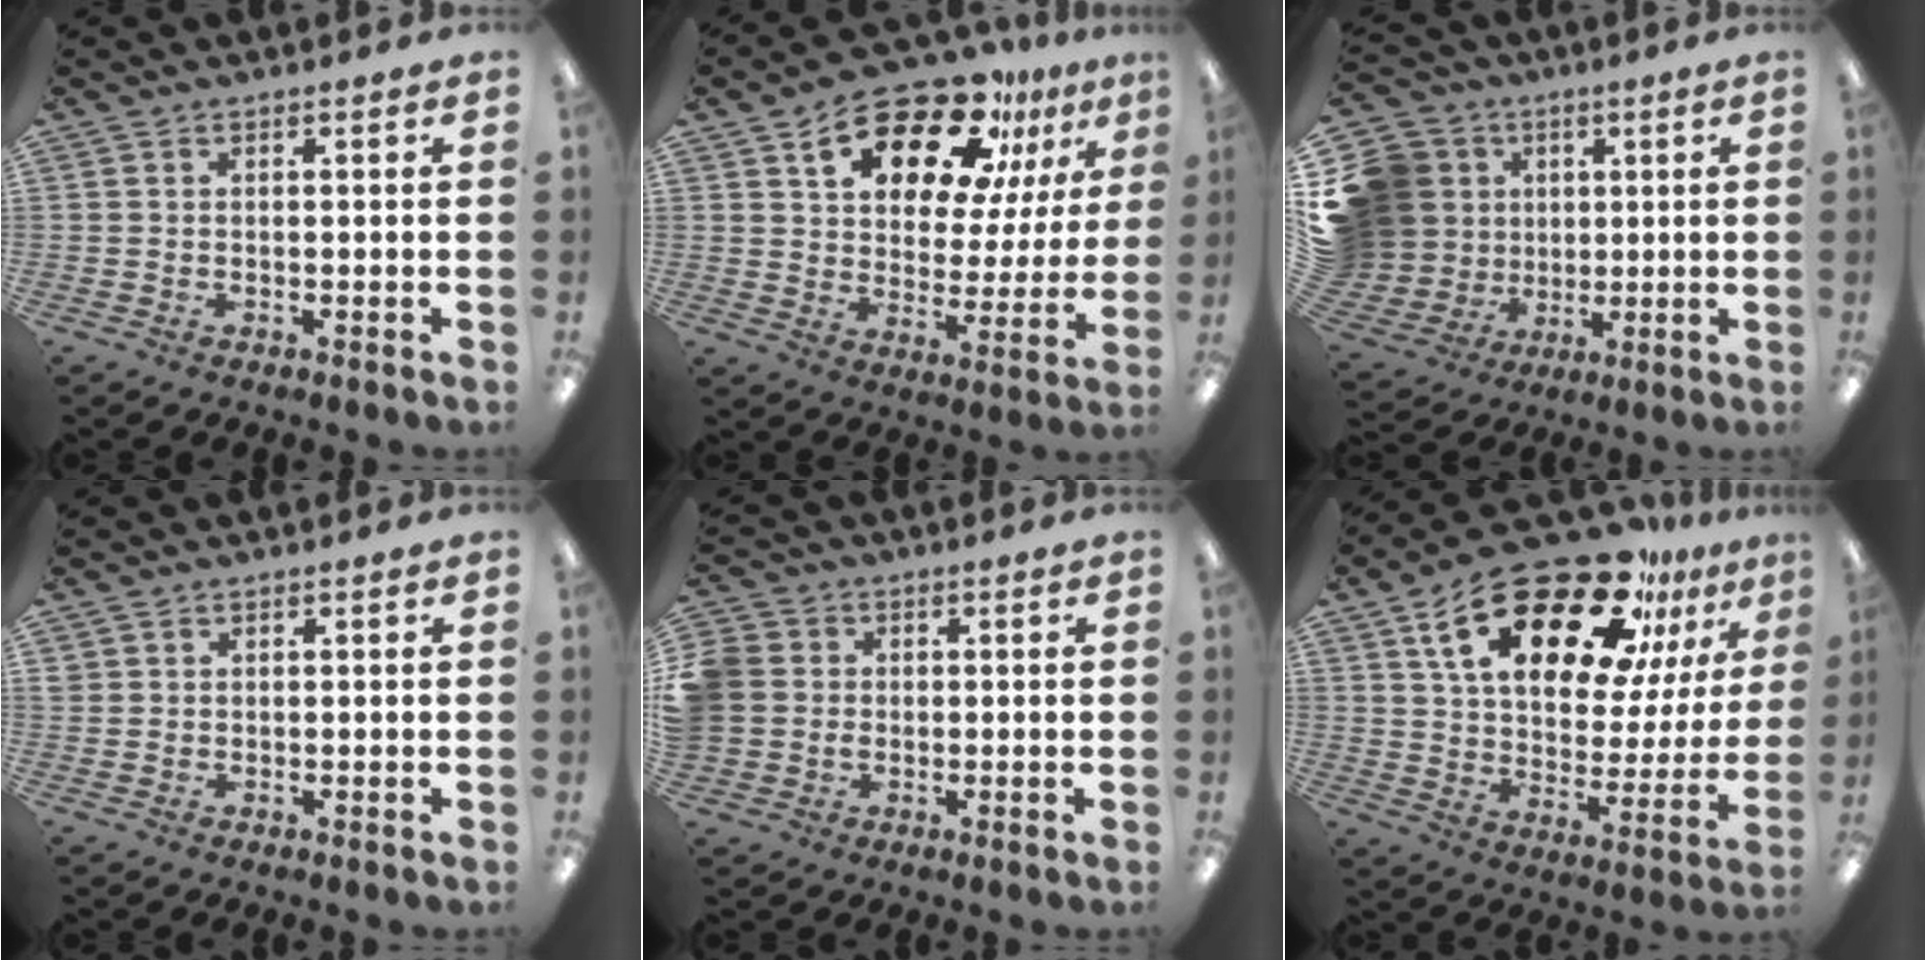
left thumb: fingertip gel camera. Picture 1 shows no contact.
{"total": 18.9, "force": [12.8, 9.0, 10.7], "torque": [-0.172, -0.071, 0.218]}
{"total": 19.5, "force": [4.3, 17.2, 8.1], "torque": [-0.197, -0.016, 0.109]}
{"total": 1.5, "force": [0.7, 1.4, 0.2], "torque": [-0.006, 0.003, 0.012]}
{"total": 6.5, "force": [0.3, 6.3, 1.6], "torque": [-0.040, 0.016, 0.011]}
{"total": 26.2, "force": [16.4, 11.7, 16.8], "torque": [-0.274, -0.086, 0.277]}